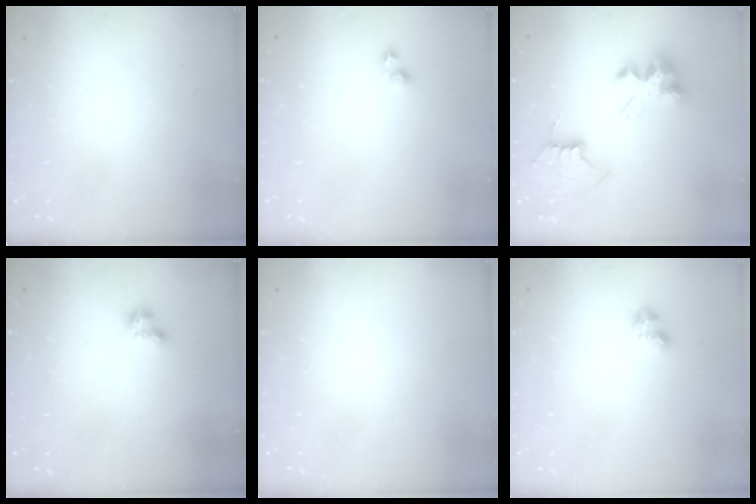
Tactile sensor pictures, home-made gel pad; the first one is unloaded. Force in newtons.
{"total": 2.7, "press": 2.6, "slide": 0.6}
{"total": 7.9, "press": 7.8, "slide": 0.6}
{"total": 1.0, "press": 1.0, "slide": 0.1}
{"total": 0.0}
{"total": 2.3, "press": 2.2, "slide": 0.5}